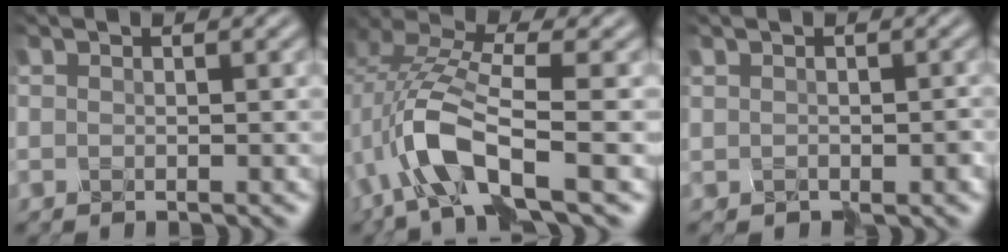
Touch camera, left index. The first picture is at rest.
{"total": 6.2, "force": [-1.8, 2.6, 5.3], "torque": [-0.132, 0.015, -0.052]}
{"total": 1.8, "force": [0.3, 1.6, 0.7], "torque": [0.000, 0.001, -0.004]}